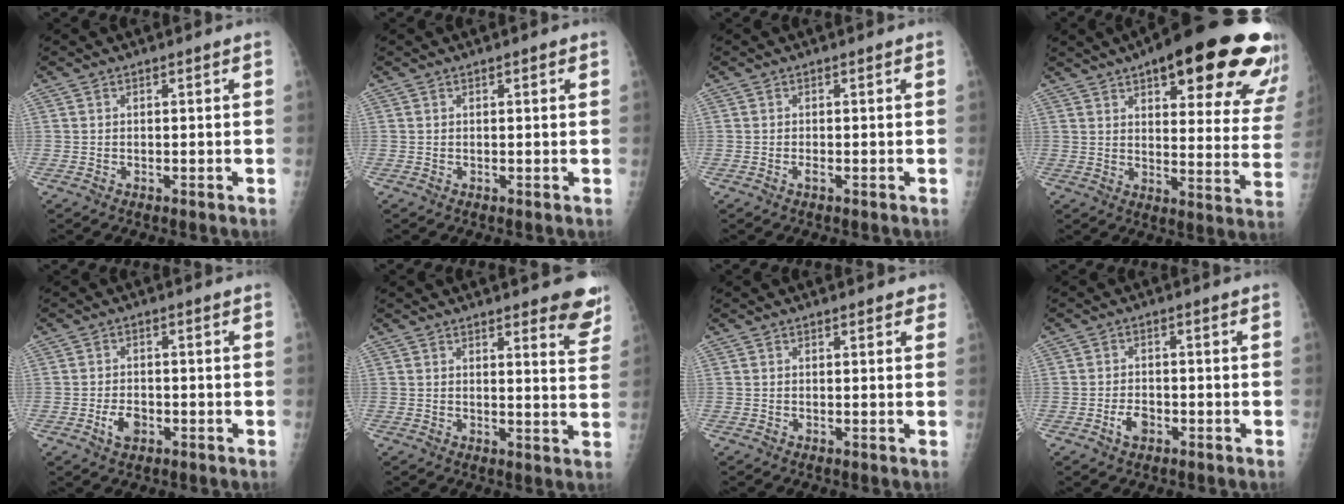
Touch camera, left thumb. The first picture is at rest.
{"total": 0.9, "force": [0.5, 0.3, 0.7], "torque": [-0.010, 0.000, 0.005]}
{"total": 0.7, "force": [-0.3, 0.2, 0.6], "torque": [-0.013, -0.001, -0.005]}
{"total": 28.9, "force": [17.2, 9.1, 21.4], "torque": [-0.226, -0.042, 0.221]}
{"total": 3.6, "force": [-1.4, 2.3, 2.4], "torque": [-0.039, 0.006, -0.023]}
{"total": 8.2, "force": [6.3, 2.1, 4.8], "torque": [-0.028, -0.037, 0.062]}
{"total": 1.9, "force": [1.3, 0.9, 1.1], "torque": [0.000, -0.002, 0.011]}
{"total": 3.1, "force": [-1.5, 1.9, 2.0], "torque": [-0.032, 0.008, -0.024]}